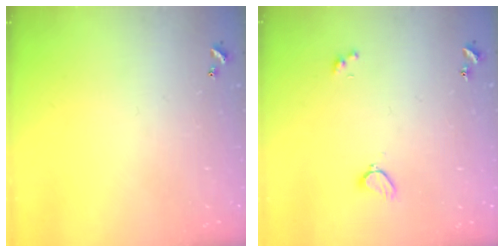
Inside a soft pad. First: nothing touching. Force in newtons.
{"total": 2.1, "press": 2.0, "slide": 0.5}